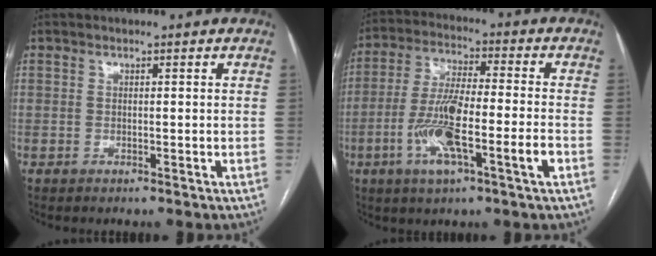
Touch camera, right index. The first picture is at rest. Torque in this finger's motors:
{"motor_torque": [1.70, -0.43, 0.80, 0.21]}